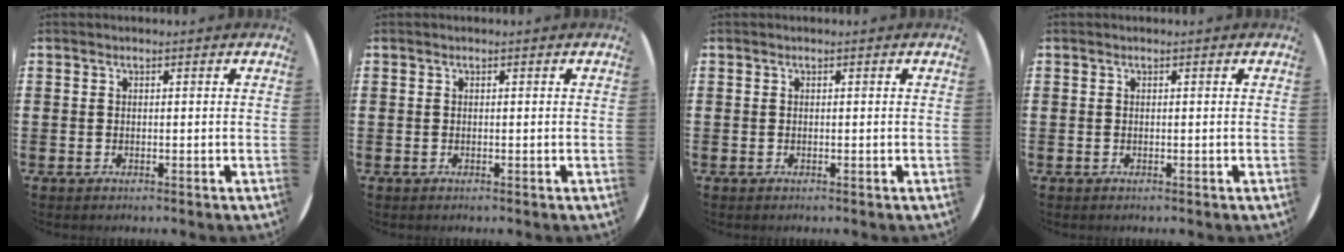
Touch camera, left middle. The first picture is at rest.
{"total": 0.0}
{"total": 0.0}
{"total": 0.0}